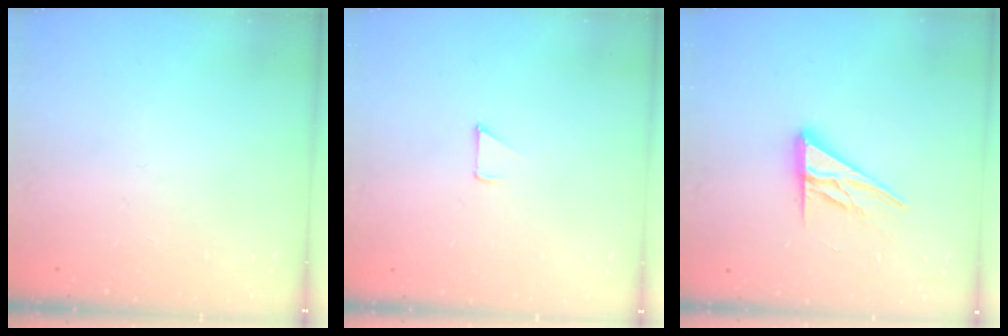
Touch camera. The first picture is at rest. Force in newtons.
{"total": 2.9, "press": 2.8, "slide": 0.3}
{"total": 12.6, "press": 12.5, "slide": 1.1}